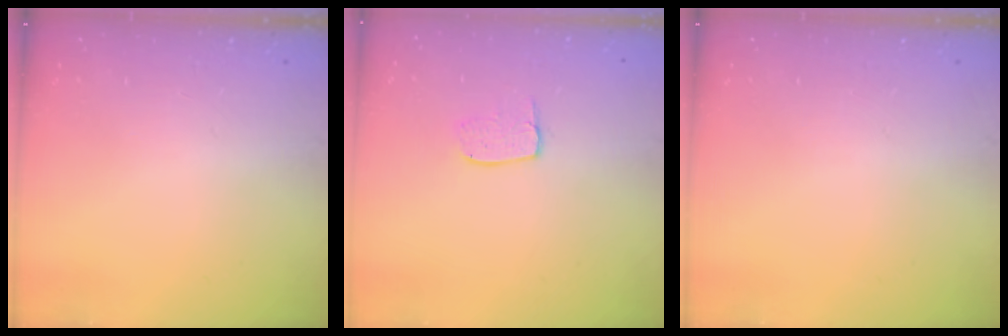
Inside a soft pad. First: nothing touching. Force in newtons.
{"total": 5.6, "press": 5.6, "slide": 0.3}
{"total": 0.0}